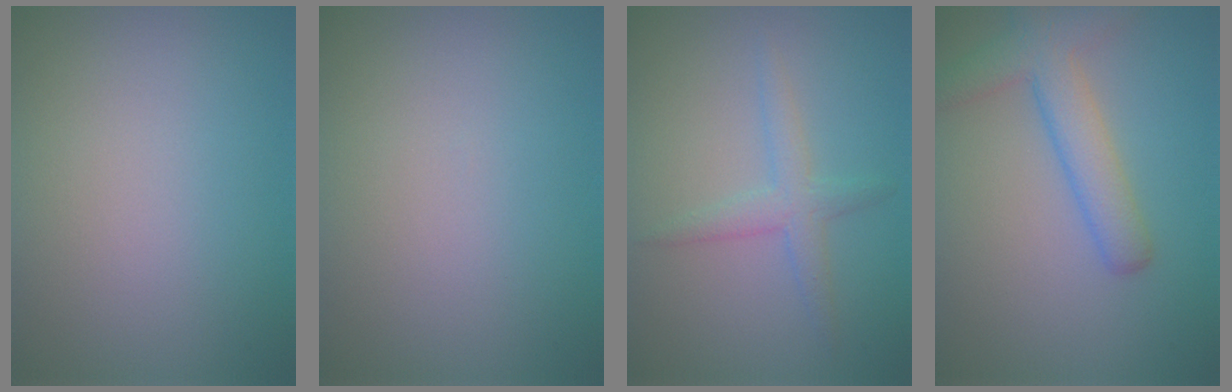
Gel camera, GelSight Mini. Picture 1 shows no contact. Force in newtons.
{"total": 0.0}
{"total": 2.2, "press": 2.2, "slide": 0.2}
{"total": 4.3, "press": 4.3, "slide": 0.2}